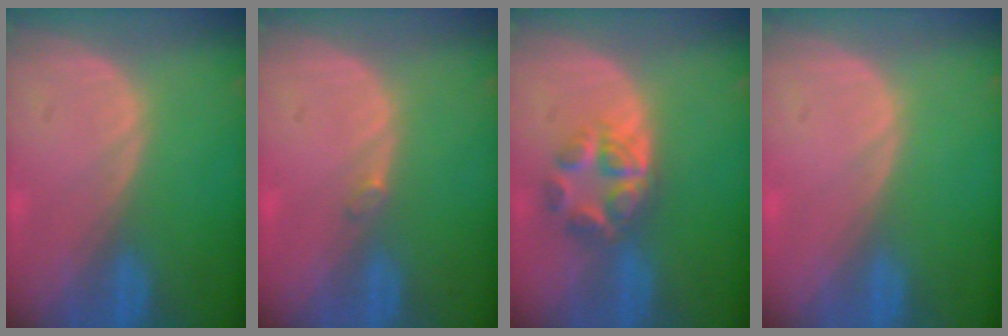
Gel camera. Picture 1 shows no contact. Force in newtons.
{"total": 0.6, "press": 0.6, "slide": 0.1}
{"total": 5.6, "press": 5.3, "slide": 2.0}
{"total": 0.0}